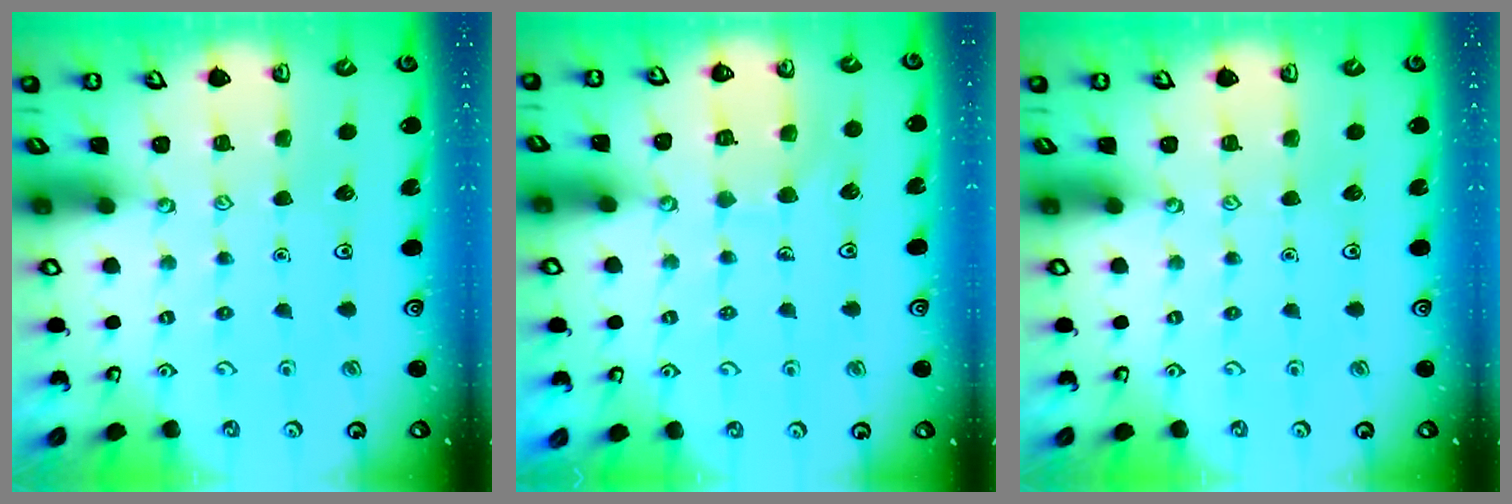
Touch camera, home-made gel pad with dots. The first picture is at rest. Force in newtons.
{"total": 7.0, "press": 7.0, "slide": 0.4}
{"total": 0.0}